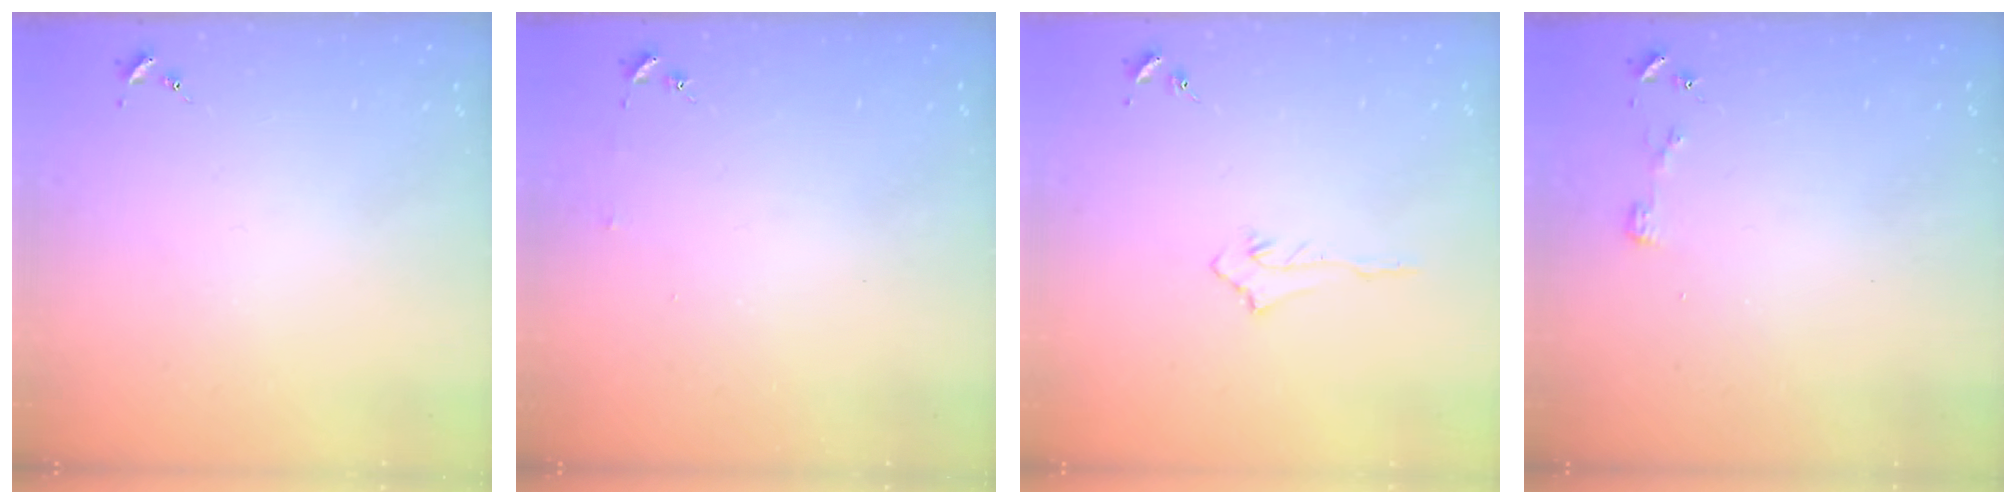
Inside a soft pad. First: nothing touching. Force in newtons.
{"total": 2.5, "press": 2.5, "slide": 0.2}
{"total": 3.4, "press": 3.4, "slide": 0.4}
{"total": 3.3, "press": 3.3, "slide": 0.4}